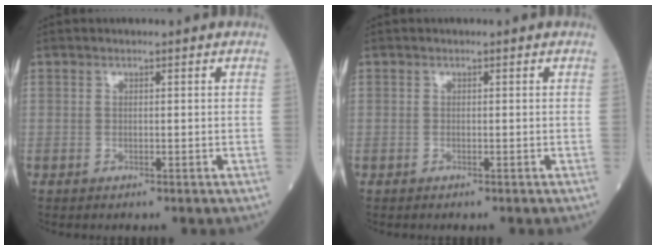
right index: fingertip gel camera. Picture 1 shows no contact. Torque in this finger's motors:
{"motor_torque": [-0.42, 0.29, -0.53, -0.18]}